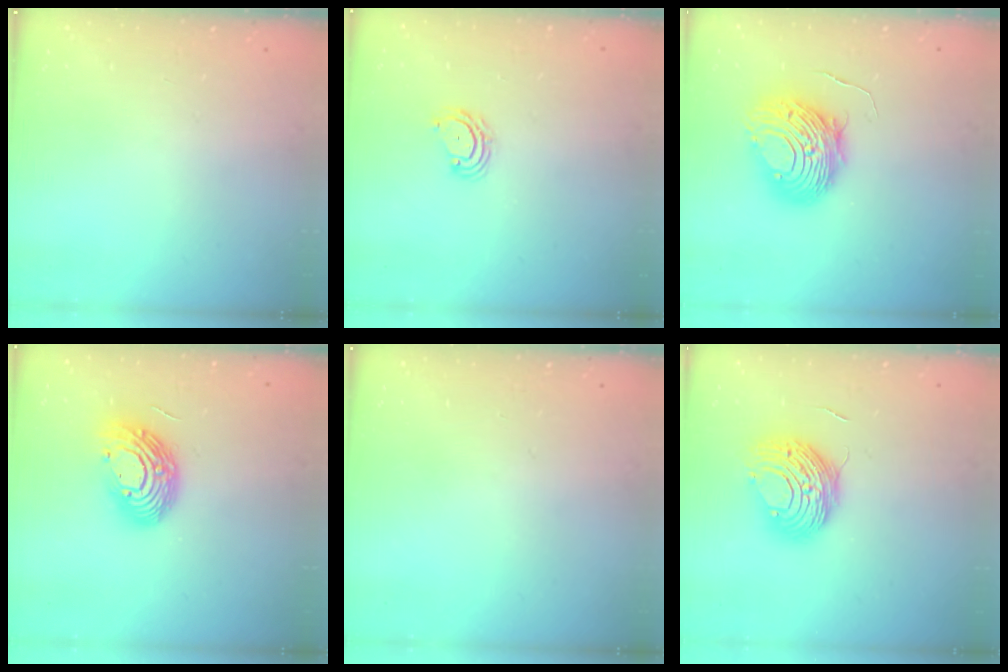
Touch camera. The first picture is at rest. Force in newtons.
{"total": 5.0, "press": 5.0, "slide": 0.4}
{"total": 11.4, "press": 11.3, "slide": 0.8}
{"total": 14.2, "press": 14.2, "slide": 1.1}
{"total": 0.0}
{"total": 10.1, "press": 10.1, "slide": 0.7}